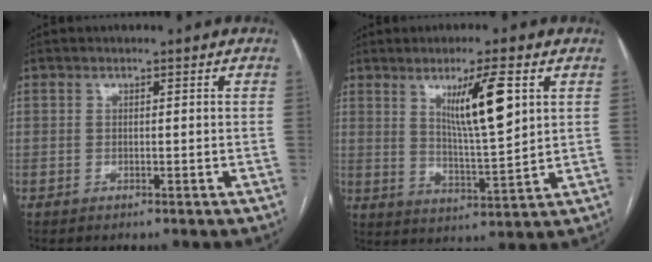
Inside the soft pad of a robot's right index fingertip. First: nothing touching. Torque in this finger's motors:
{"motor_torque": [0.42, 0.26, 0.51, 0.08]}